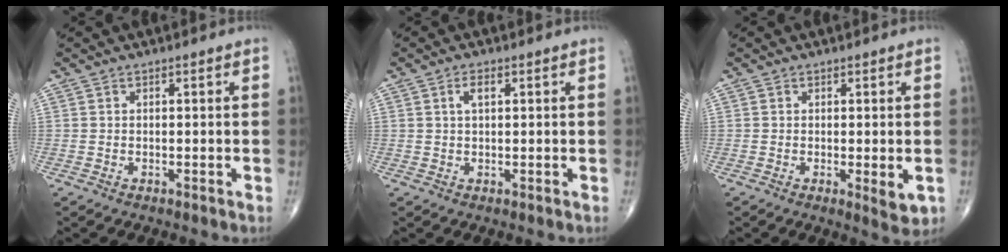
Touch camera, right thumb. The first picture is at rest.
{"total": 2.5, "force": [0.9, 1.1, 2.0], "torque": [-0.038, 0.004, 0.018]}
{"total": 3.6, "force": [-0.7, 1.1, 3.3], "torque": [-0.044, -0.010, -0.008]}